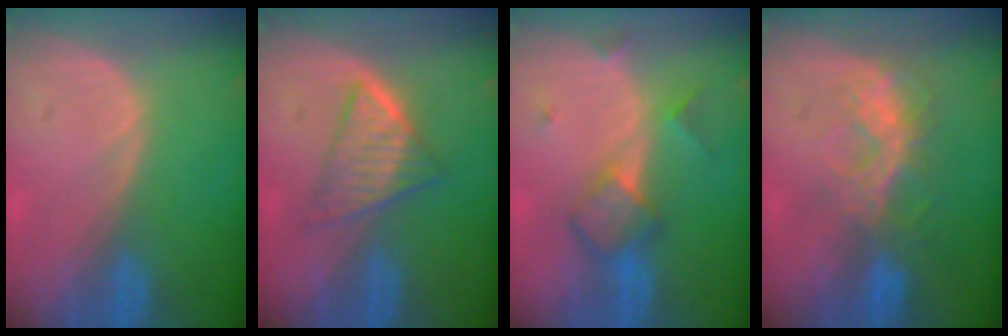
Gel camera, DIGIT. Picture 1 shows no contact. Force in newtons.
{"total": 5.5, "press": 5.4, "slide": 1.4}
{"total": 5.7, "press": 5.4, "slide": 1.7}
{"total": 6.3, "press": 6.2, "slide": 1.2}